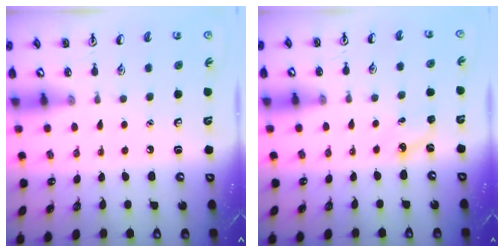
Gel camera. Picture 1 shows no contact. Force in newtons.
{"total": 3.9, "press": 3.7, "slide": 1.1}